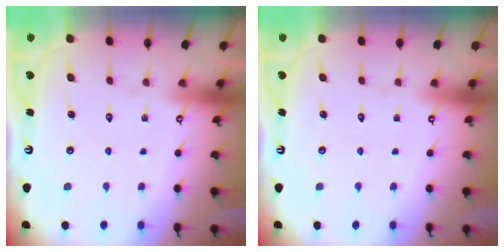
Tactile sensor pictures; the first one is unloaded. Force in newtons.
{"total": 0.0}